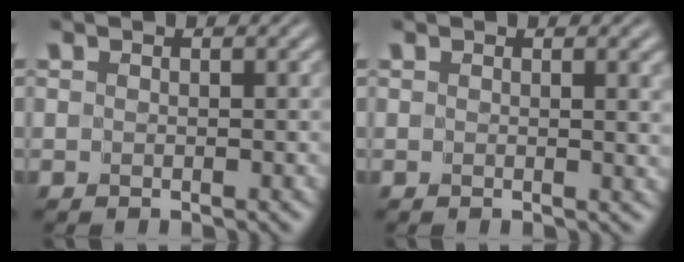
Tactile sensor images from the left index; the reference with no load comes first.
{"total": 1.6, "force": [0.5, 0.3, 1.5], "torque": [-0.018, -0.003, 0.008]}